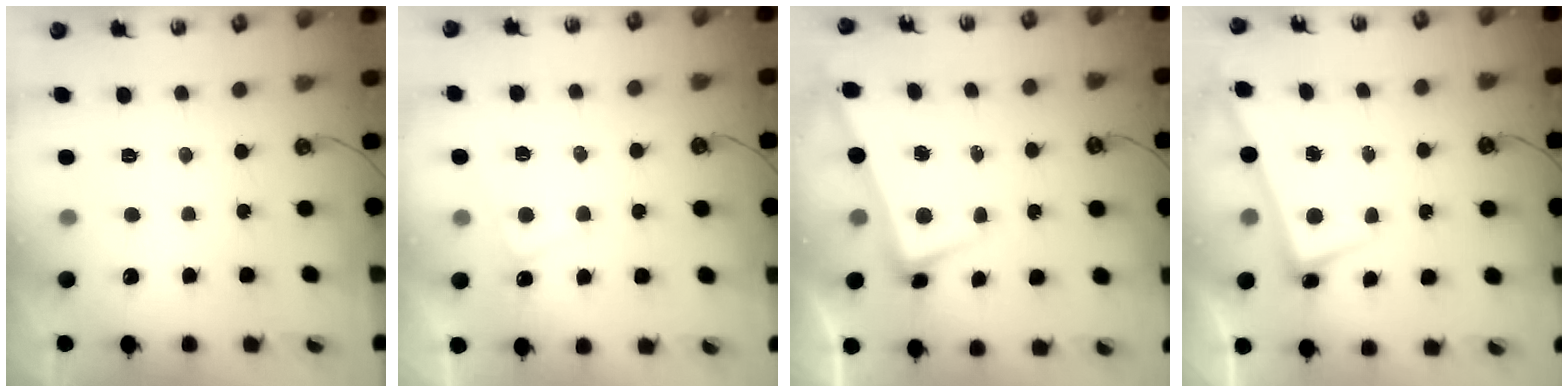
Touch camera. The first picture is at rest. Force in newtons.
{"total": 2.6, "press": 2.5, "slide": 0.3}
{"total": 3.3, "press": 3.1, "slide": 1.1}
{"total": 2.8, "press": 2.7, "slide": 0.4}